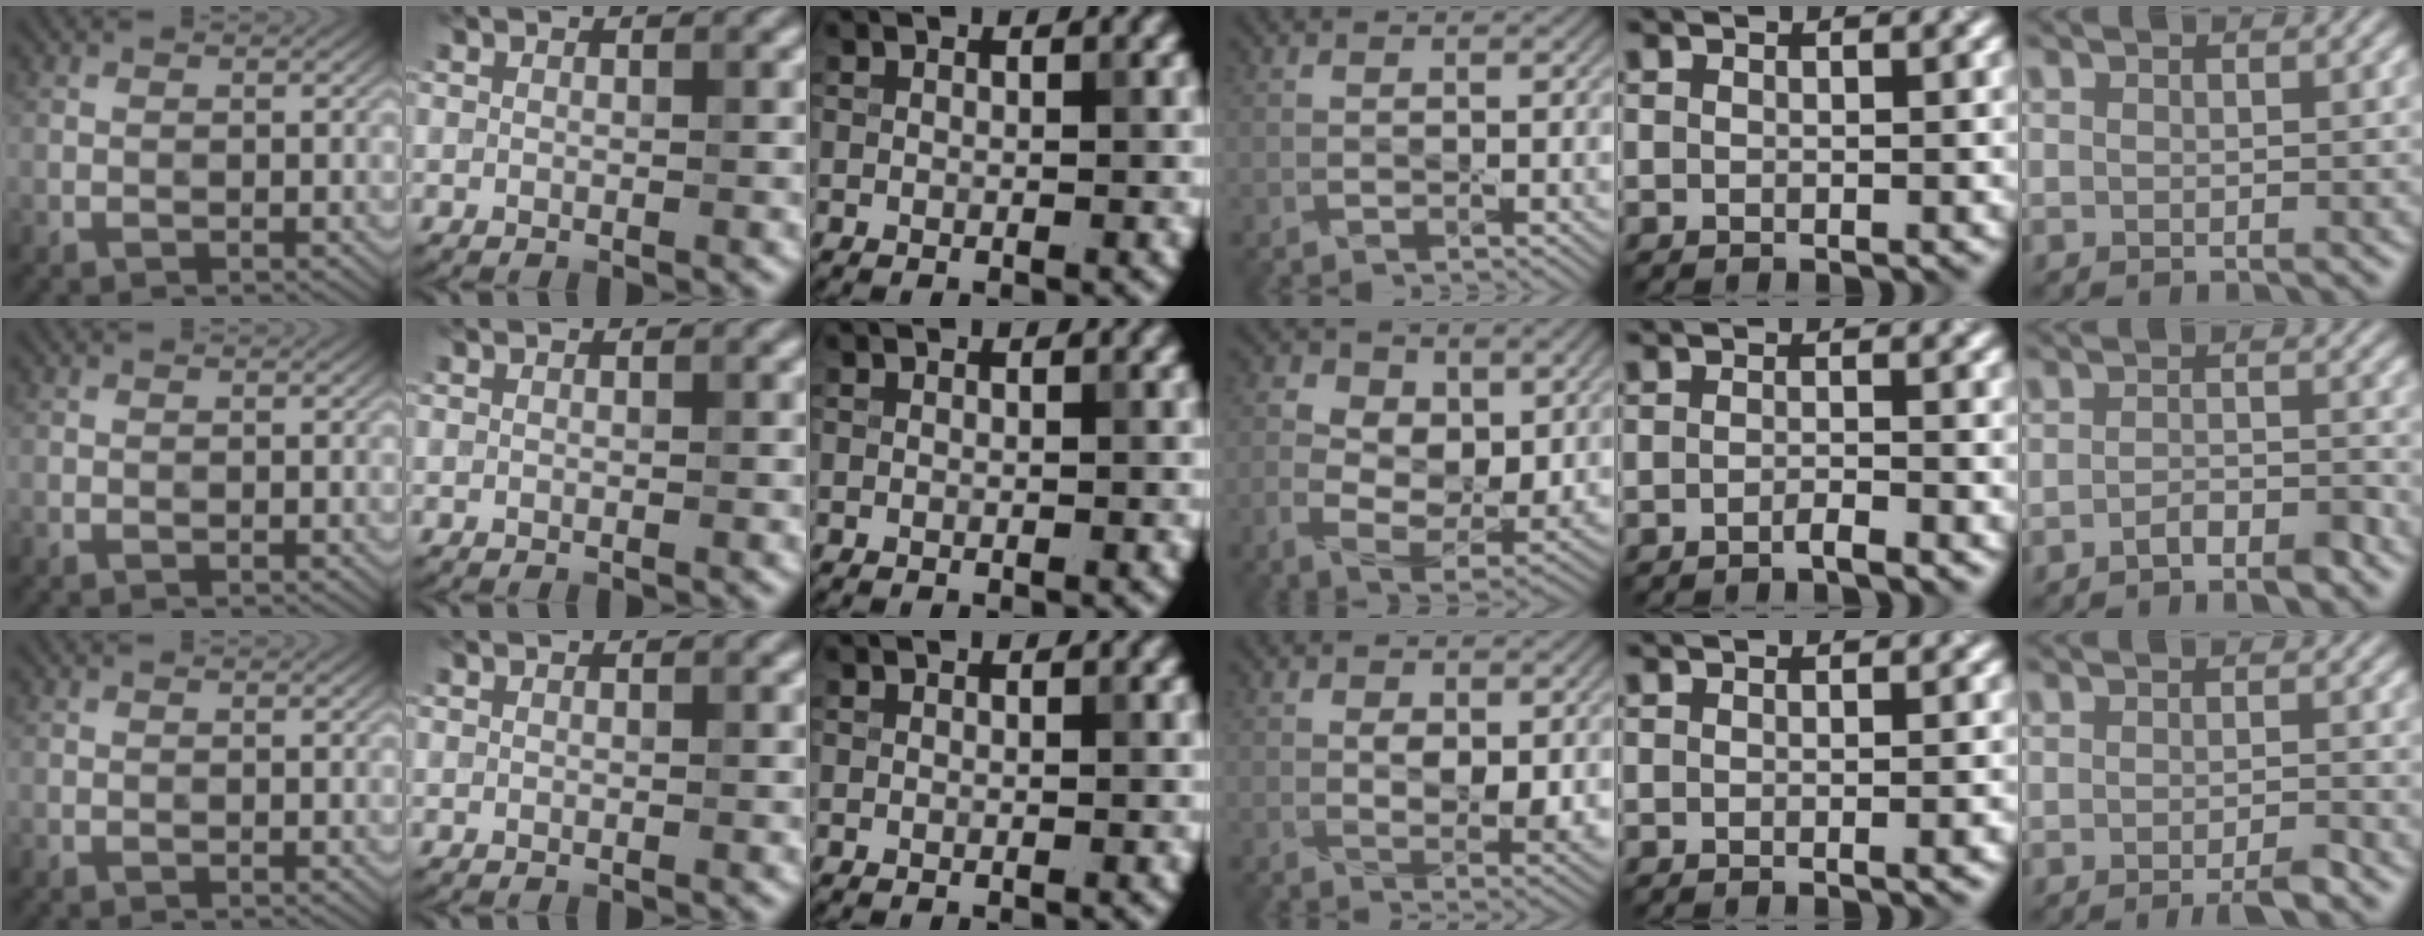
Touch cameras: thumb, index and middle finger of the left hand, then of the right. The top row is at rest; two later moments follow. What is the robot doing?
{"motion": "squeeze", "object": "air blower"}